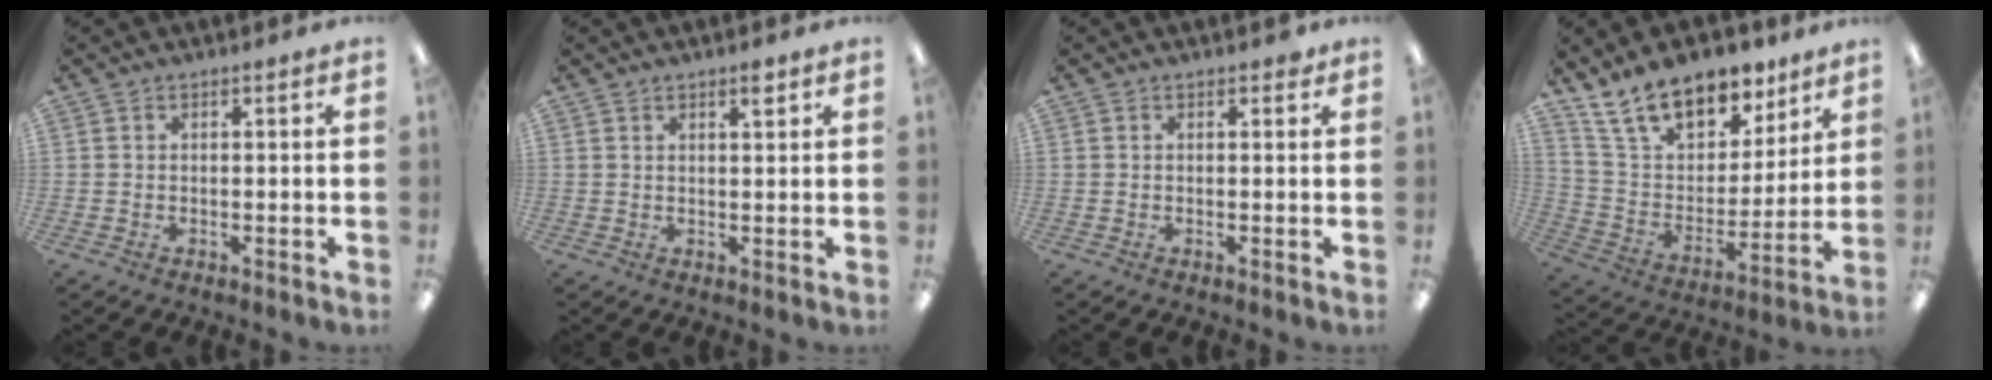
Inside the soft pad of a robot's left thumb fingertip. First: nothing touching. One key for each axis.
{"total": 2.3, "fx": 1.8, "fy": 0.6, "fz": 1.3, "tx": -0.014, "ty": -0.006, "tz": 0.028}
{"total": 1.0, "fx": 0.6, "fy": 0.5, "fz": 0.6, "tx": -0.005, "ty": 0.000, "tz": 0.008}
{"total": 17.3, "fx": 12.9, "fy": 8.8, "fz": 7.3, "tx": -0.139, "ty": -0.073, "tz": 0.239}